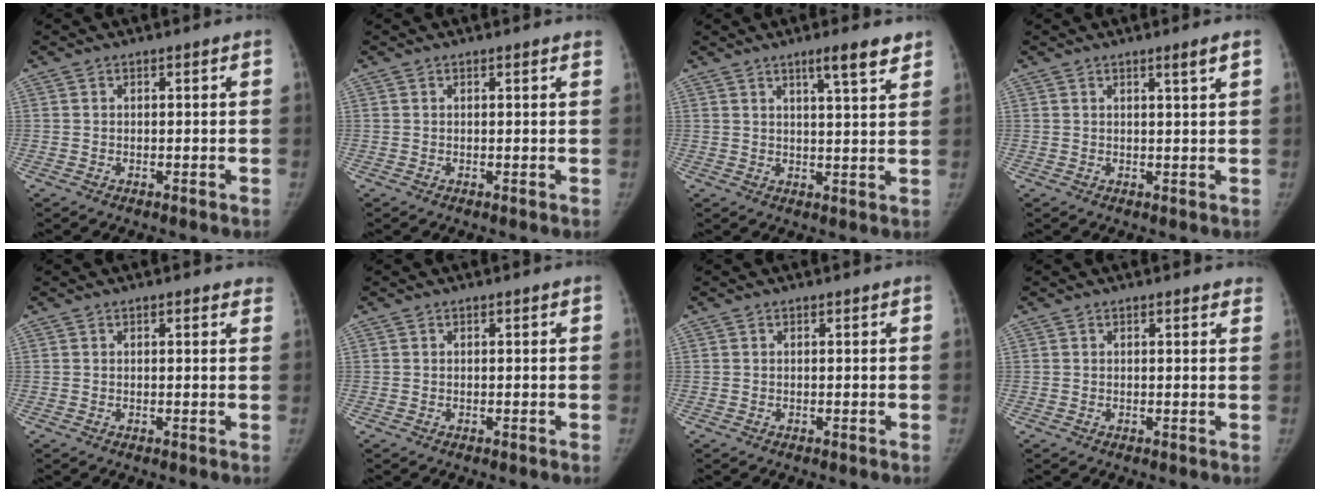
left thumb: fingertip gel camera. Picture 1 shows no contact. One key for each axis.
{"total": 0.9, "fx": 0.8, "fy": 0.2, "fz": 0.4, "tx": -0.005, "ty": 0.000, "tz": 0.005}
{"total": 6.2, "fx": 4.3, "fy": 0.8, "fz": 4.5, "tx": -0.059, "ty": -0.028, "tz": 0.062}
{"total": 2.1, "fx": 1.2, "fy": -0.3, "fz": 1.6, "tx": -0.026, "ty": -0.012, "tz": 0.021}
{"total": 2.0, "fx": 1.4, "fy": 0.8, "fz": 1.2, "tx": 0.003, "ty": 0.002, "tz": 0.013}
{"total": 0.0}
{"total": 0.0}
{"total": 2.0, "fx": 1.6, "fy": 0.6, "fz": 1.0, "tx": 0.004, "ty": 0.001, "tz": 0.014}